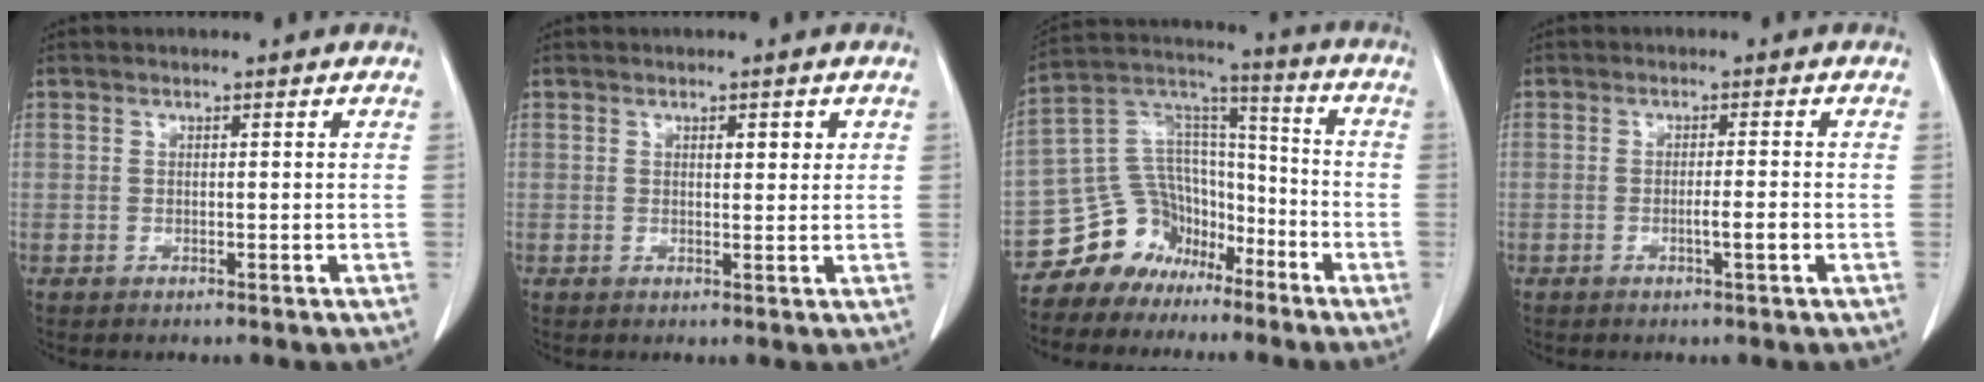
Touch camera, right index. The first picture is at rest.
{"total": 2.1, "force": [0.9, 0.7, 1.7], "torque": [-0.024, -0.001, 0.011]}
{"total": 12.0, "force": [-8.4, 8.4, 1.8], "torque": [-0.039, 0.083, -0.149]}
{"total": 2.2, "force": [-0.7, -0.1, 2.0], "torque": [-0.035, 0.001, -0.011]}